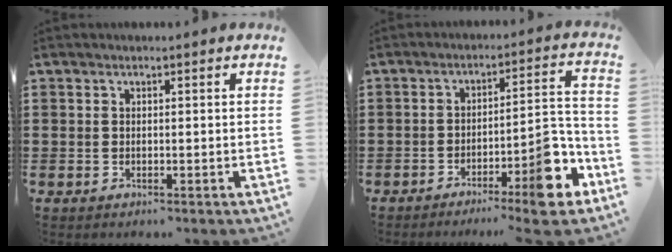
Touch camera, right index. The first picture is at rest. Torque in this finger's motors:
{"motor_torque": [2.14, 0.00, 0.62, 0.10]}